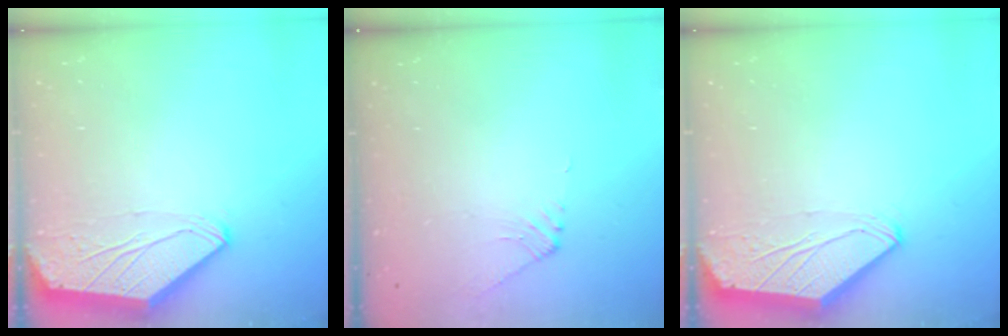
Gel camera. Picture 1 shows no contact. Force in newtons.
{"total": 2.1, "press": 2.1, "slide": 0.5}
{"total": 0.0}